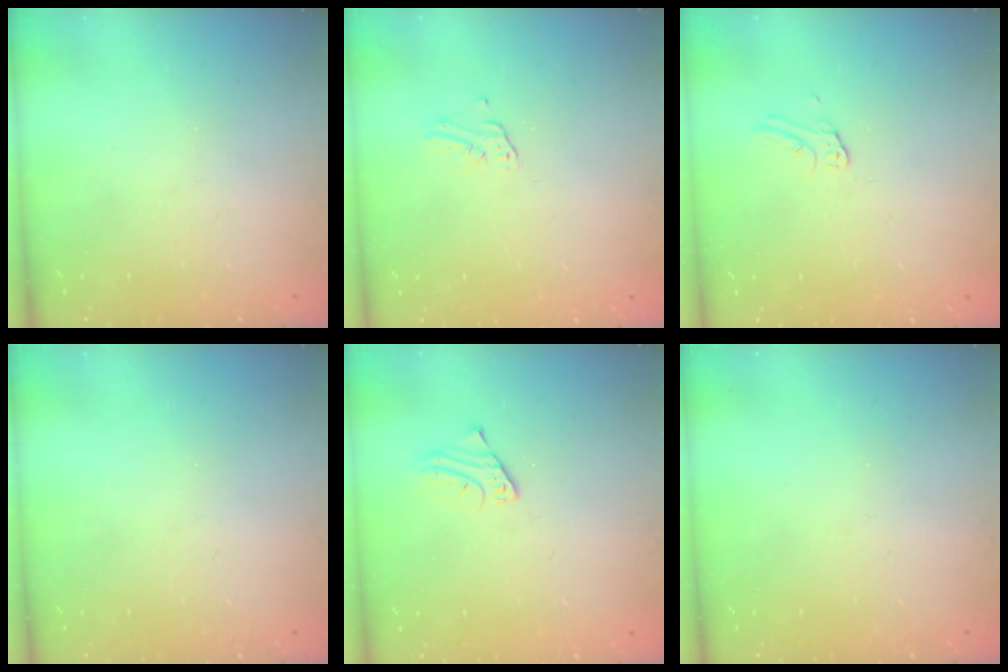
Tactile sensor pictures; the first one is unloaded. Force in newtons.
{"total": 1.4, "press": 1.4, "slide": 0.1}
{"total": 3.0, "press": 3.0, "slide": 0.1}
{"total": 0.0}
{"total": 2.4, "press": 2.4, "slide": 0.2}
{"total": 0.0}